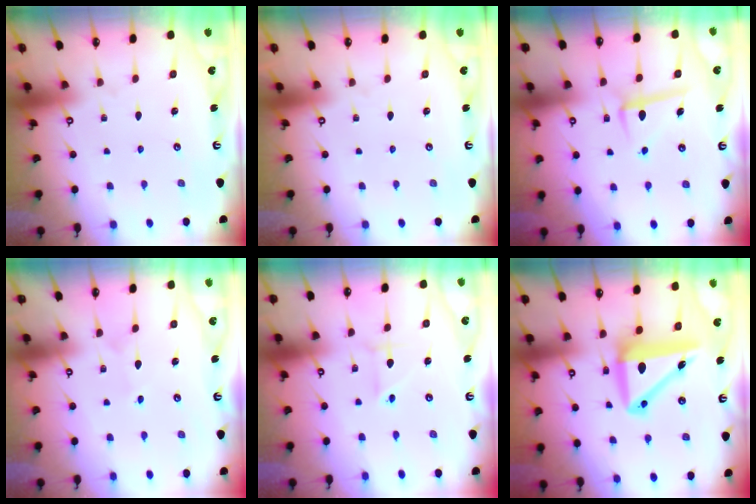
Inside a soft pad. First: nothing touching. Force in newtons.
{"total": 0.0}
{"total": 6.3, "press": 6.1, "slide": 1.4}
{"total": 2.1, "press": 2.1, "slide": 0.1}
{"total": 2.7, "press": 2.7, "slide": 0.3}
{"total": 11.7, "press": 11.3, "slide": 3.1}